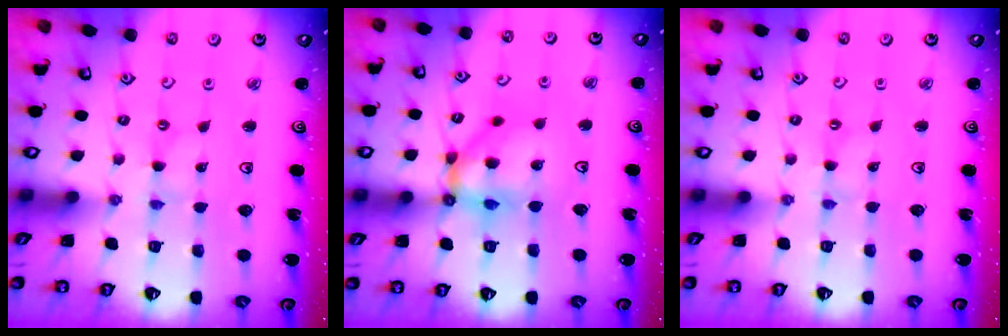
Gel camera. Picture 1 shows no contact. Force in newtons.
{"total": 12.7, "press": 12.6, "slide": 1.4}
{"total": 0.0}